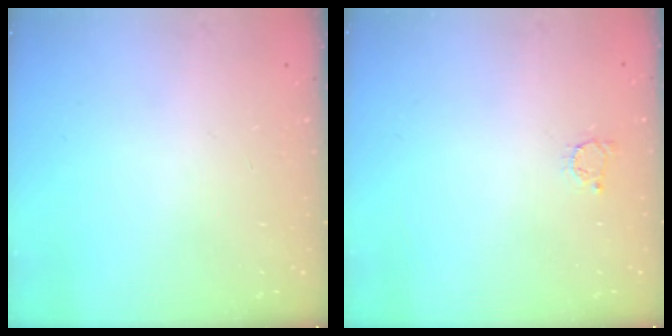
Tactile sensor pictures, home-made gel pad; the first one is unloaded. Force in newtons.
{"total": 2.5, "press": 2.5, "slide": 0.3}